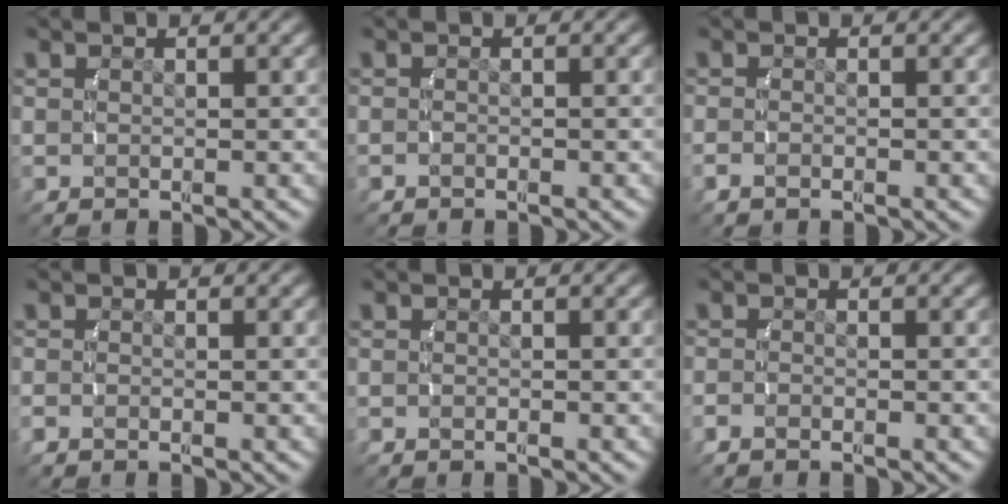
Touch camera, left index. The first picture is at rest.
{"total": 0.7, "force": [-0.7, -0.2, 0.2], "torque": [-0.007, -0.005, -0.012]}
{"total": 1.3, "force": [-1.0, 0.5, 0.6], "torque": [-0.022, -0.008, -0.016]}
{"total": 1.3, "force": [-0.9, 0.7, 0.6], "torque": [-0.023, -0.006, -0.016]}
{"total": 1.1, "force": [-0.6, 0.7, 0.5], "torque": [-0.019, -0.002, -0.013]}
{"total": 1.6, "force": [-1.4, 0.6, 0.6], "torque": [-0.022, -0.007, -0.025]}